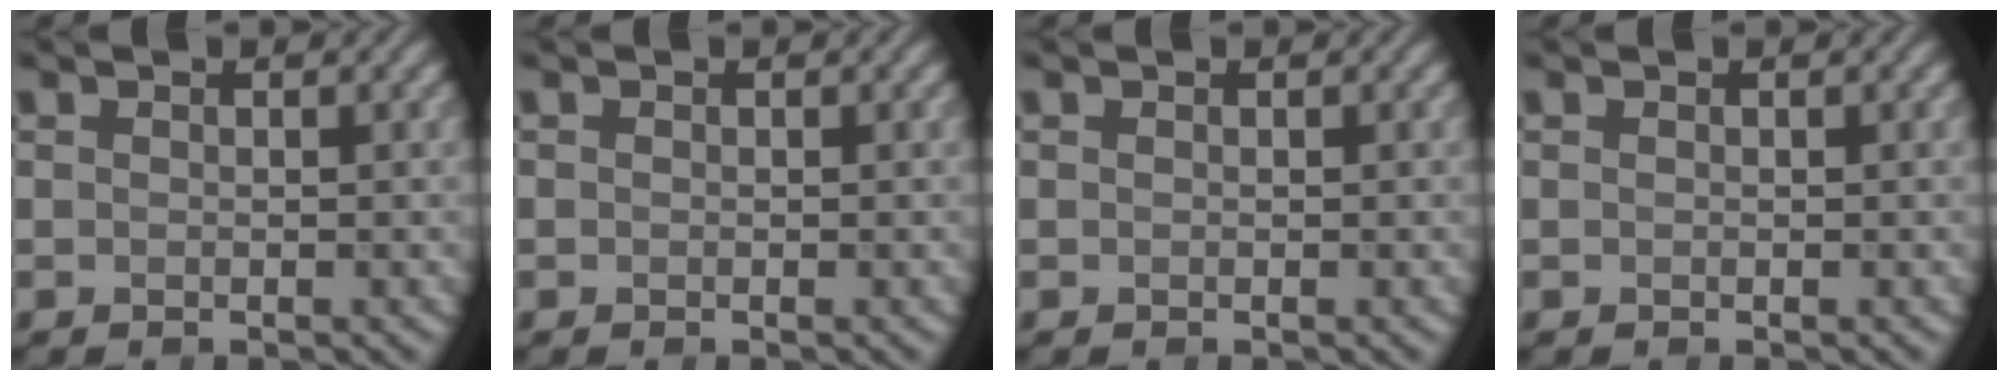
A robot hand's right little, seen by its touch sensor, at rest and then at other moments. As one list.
[{"total": 0.0}, {"total": 0.0}, {"total": 0.0}]